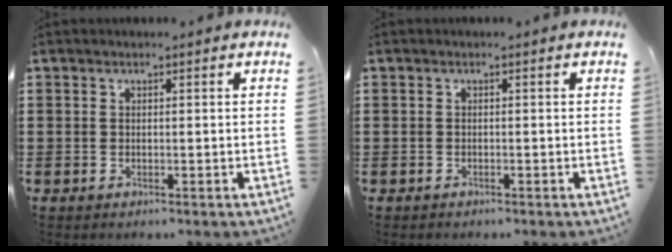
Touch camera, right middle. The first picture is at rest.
{"total": 0.5, "force": [-0.5, 0.2, 0.0], "torque": [0.000, 0.000, -0.011]}